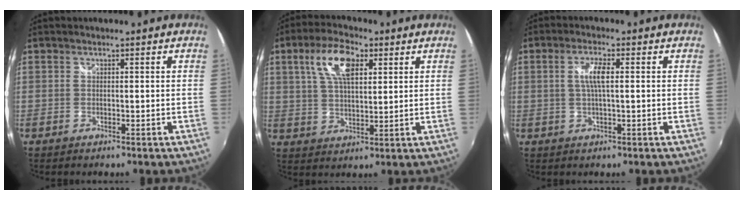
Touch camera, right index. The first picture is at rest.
{"total": 10.0, "force": [4.1, 4.6, 7.9], "torque": [-0.152, 0.019, 0.076]}
{"total": 4.1, "force": [0.5, 0.7, 4.0], "torque": [-0.077, 0.002, 0.009]}